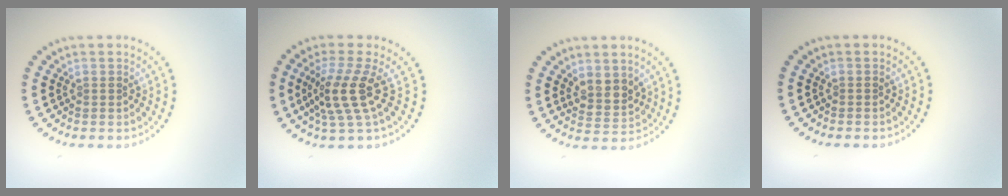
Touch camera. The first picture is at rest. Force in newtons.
{"total": 3.9, "press": 2.9, "slide": 2.6}
{"total": 2.4, "press": 2.1, "slide": 1.2}
{"total": 0.0}